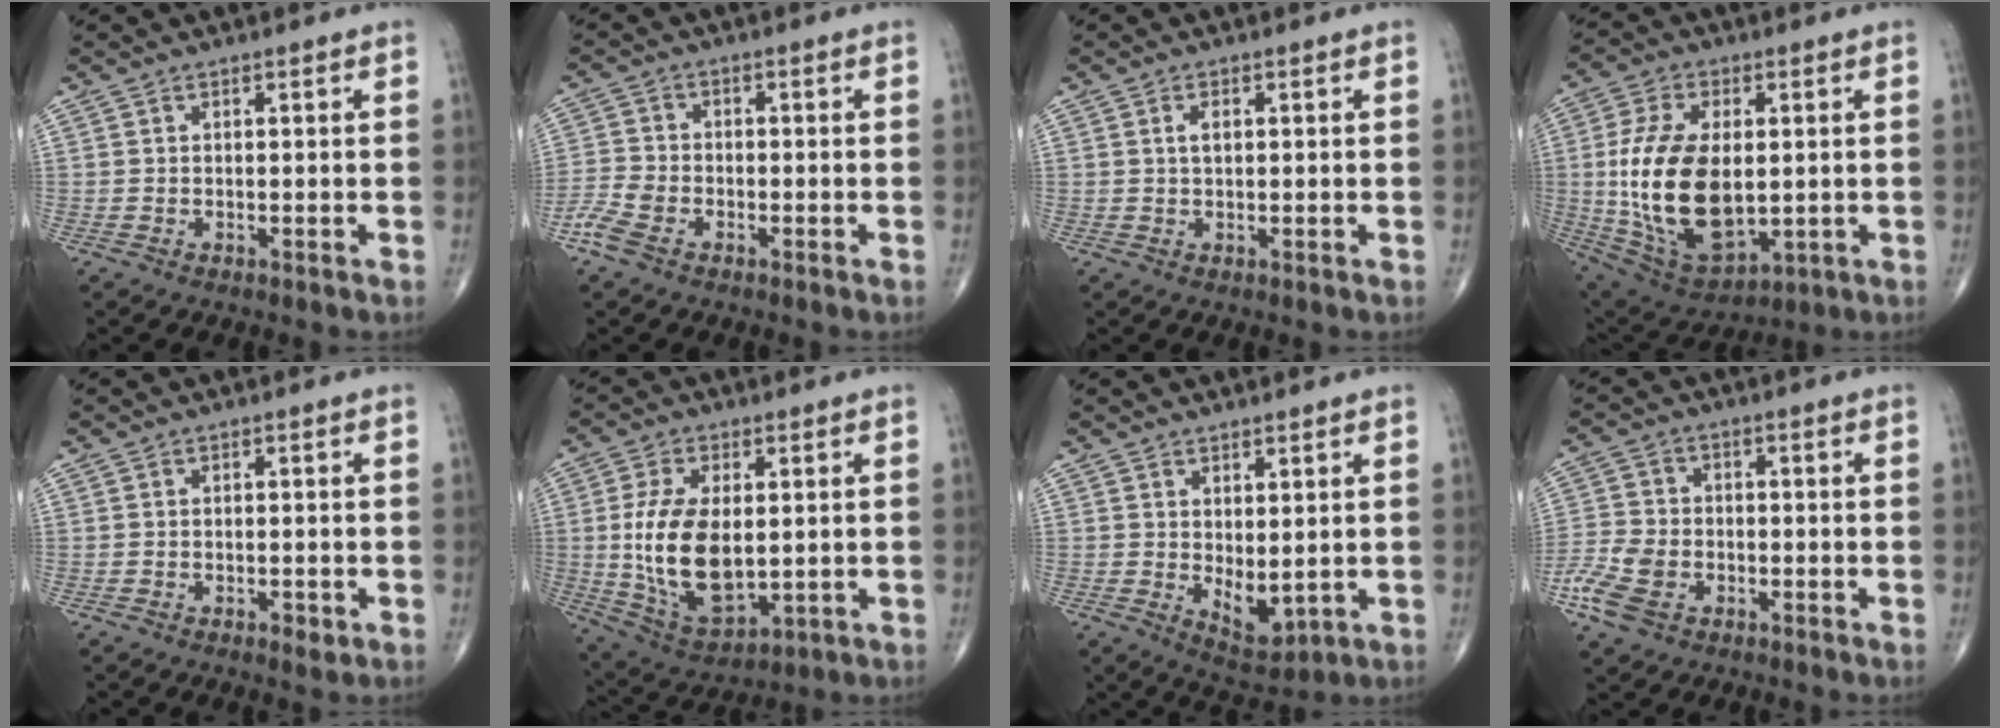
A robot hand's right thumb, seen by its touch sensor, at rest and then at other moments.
{"total": 5.3, "force": [-3.2, 3.0, 3.1], "torque": [-0.082, 0.007, -0.069]}
{"total": 2.0, "force": [0.5, 1.1, 1.6], "torque": [-0.031, 0.002, 0.009]}
{"total": 20.2, "force": [0.0, 11.2, 16.8], "torque": [-0.323, -0.012, 0.020]}
{"total": 1.8, "force": [-0.9, 0.9, 1.3], "torque": [-0.021, 0.000, -0.014]}
{"total": 15.9, "force": [0.3, 8.6, 13.4], "torque": [-0.250, -0.015, 0.022]}
{"total": 5.8, "force": [0.1, 3.0, 4.9], "torque": [-0.065, -0.015, 0.017]}
{"total": 8.6, "force": [-3.8, 5.8, 5.1], "torque": [-0.113, 0.006, -0.077]}